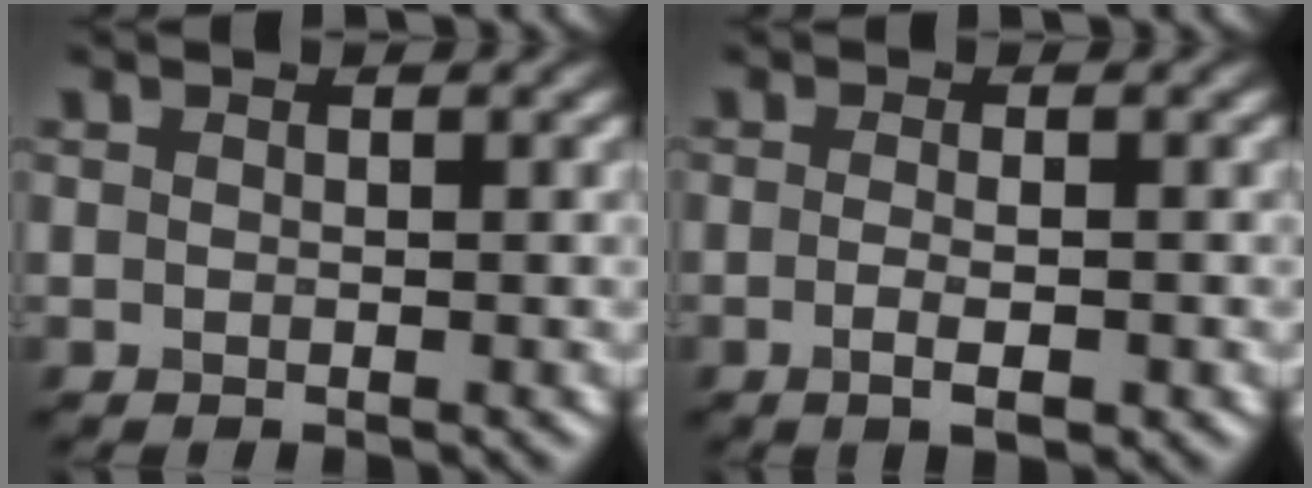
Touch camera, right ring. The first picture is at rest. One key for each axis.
{"total": 2.4, "fx": -0.8, "fy": 0.7, "fz": 2.2, "tx": -0.034, "ty": -0.003, "tz": -0.013}